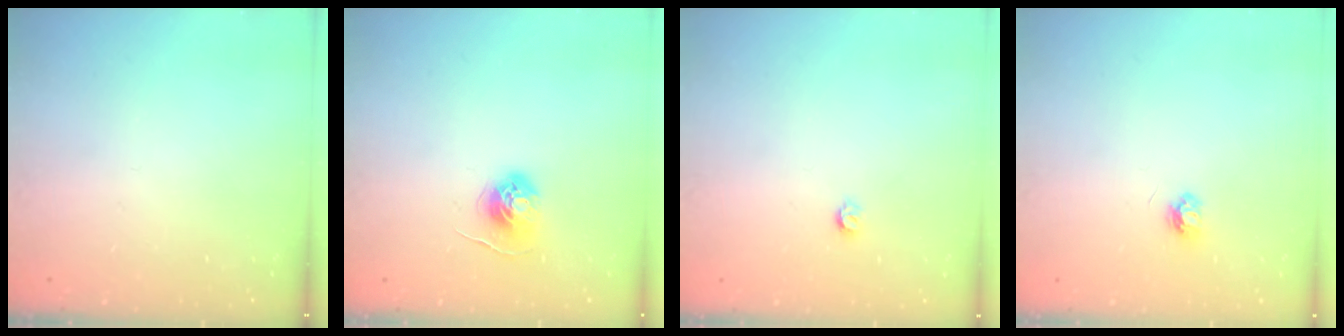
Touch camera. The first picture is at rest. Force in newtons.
{"total": 5.7, "press": 5.7, "slide": 0.5}
{"total": 3.2, "press": 3.2, "slide": 0.5}
{"total": 3.8, "press": 3.8, "slide": 0.5}